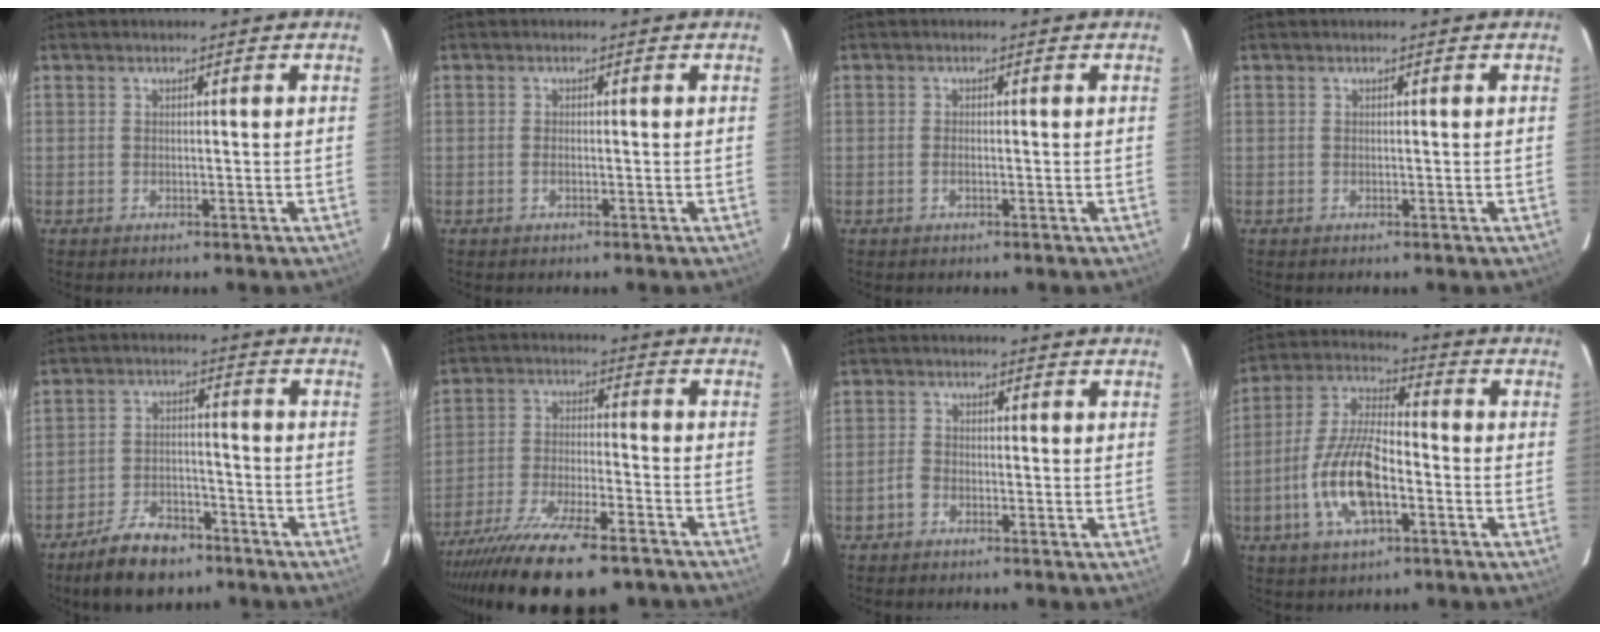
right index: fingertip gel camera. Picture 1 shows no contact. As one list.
[{"total": 0.7, "force": [-0.3, 0.3, 0.6], "torque": [-0.014, 0.000, -0.005]}, {"total": 0.9, "force": [-0.3, 0.4, 0.7], "torque": [-0.017, 0.000, -0.006]}, {"total": 0.0}, {"total": 9.9, "force": [-7.5, 4.8, 4.4], "torque": [-0.104, 0.015, -0.116]}, {"total": 23.9, "force": [-19.0, 5.9, 13.3], "torque": [-0.256, -0.063, -0.298]}, {"total": 2.0, "force": [-1.5, 1.2, 0.7], "torque": [-0.020, 0.005, -0.030]}, {"total": 14.2, "force": [-4.7, 5.6, 12.2], "torque": [-0.261, -0.001, -0.088]}]